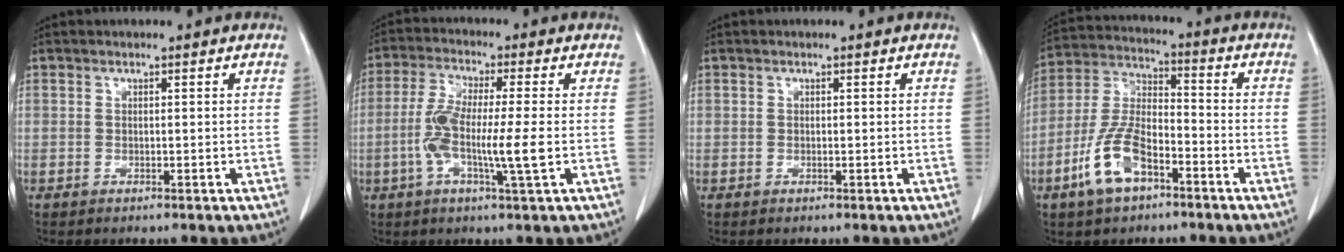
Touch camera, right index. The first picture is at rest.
{"total": 9.3, "force": [-1.6, 0.3, 9.1], "torque": [-0.179, -0.006, -0.038]}
{"total": 0.0}
{"total": 10.9, "force": [-5.7, 4.8, 8.0], "torque": [-0.184, 0.007, -0.107]}